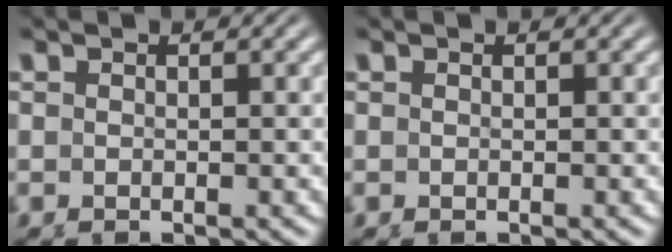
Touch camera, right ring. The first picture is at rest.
{"total": 0.0}